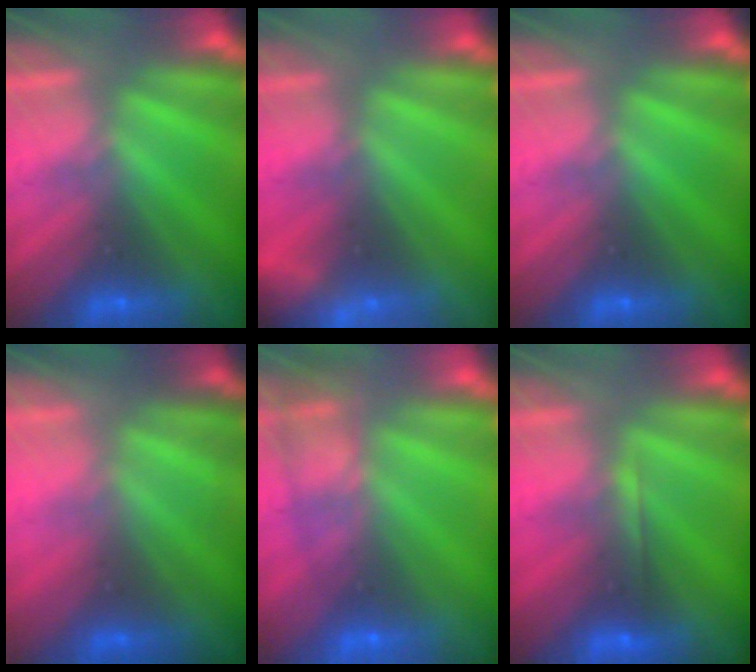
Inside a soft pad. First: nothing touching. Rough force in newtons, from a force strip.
{"total": 4.4}
{"total": 0.0}
{"total": 2.2}
{"total": 7.5}
{"total": 1.8}